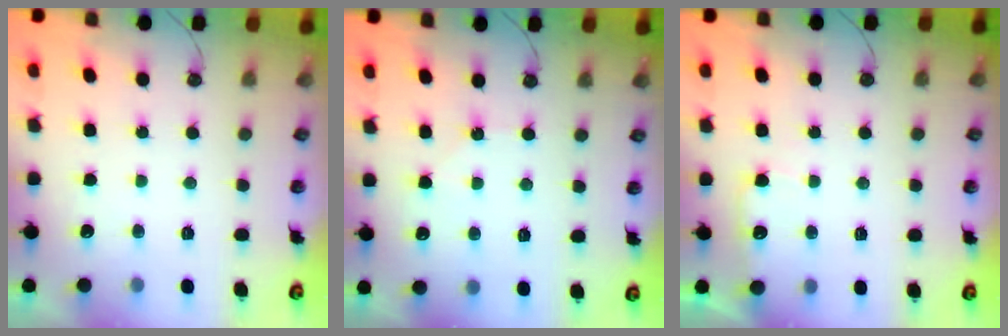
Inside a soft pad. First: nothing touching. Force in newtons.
{"total": 4.6, "press": 4.5, "slide": 0.7}
{"total": 7.1, "press": 7.1, "slide": 0.8}